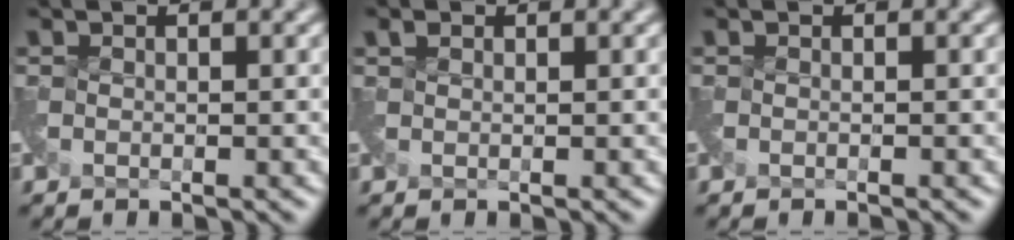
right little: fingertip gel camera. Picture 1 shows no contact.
{"total": 0.6, "force": [0.2, -0.1, -0.5], "torque": [0.008, 0.000, 0.009]}
{"total": 0.7, "force": [-0.6, -0.2, 0.1], "torque": [0.000, -0.013, -0.015]}